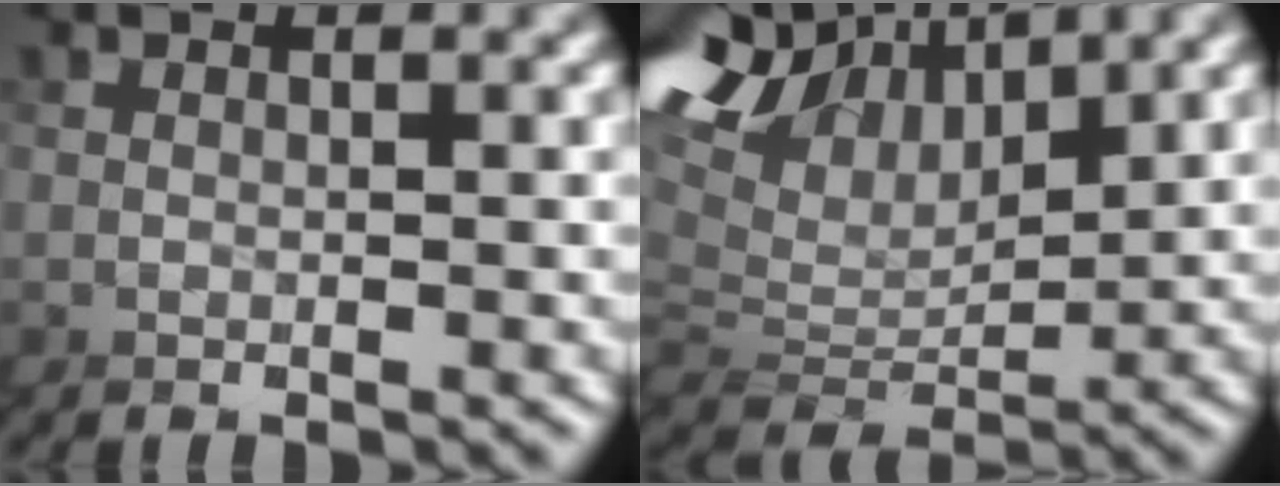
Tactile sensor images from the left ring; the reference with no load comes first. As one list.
[{"total": 6.1, "force": [3.0, 4.0, 3.5], "torque": [-0.097, 0.020, 0.031]}]